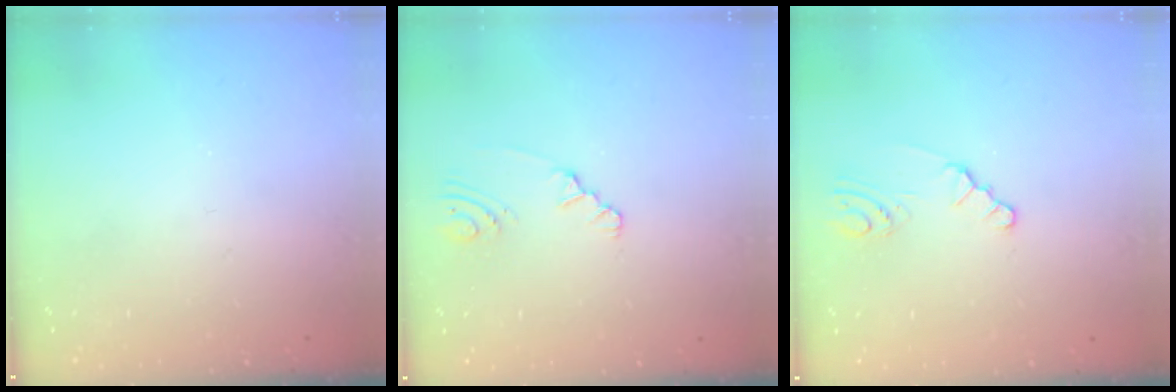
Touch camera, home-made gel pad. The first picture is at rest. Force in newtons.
{"total": 1.6, "press": 1.6, "slide": 0.3}
{"total": 2.2, "press": 2.2, "slide": 0.3}